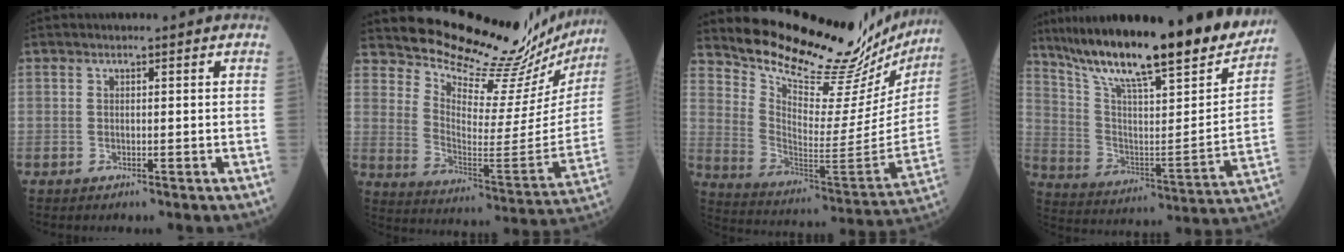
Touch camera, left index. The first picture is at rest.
{"total": 23.9, "force": [23.2, 2.8, 5.2], "torque": [-0.092, -0.130, 0.300]}
{"total": 27.9, "force": [26.2, 4.3, 8.7], "torque": [-0.146, -0.125, 0.352]}
{"total": 27.1, "force": [22.8, 2.8, 14.4], "torque": [-0.241, -0.043, 0.340]}